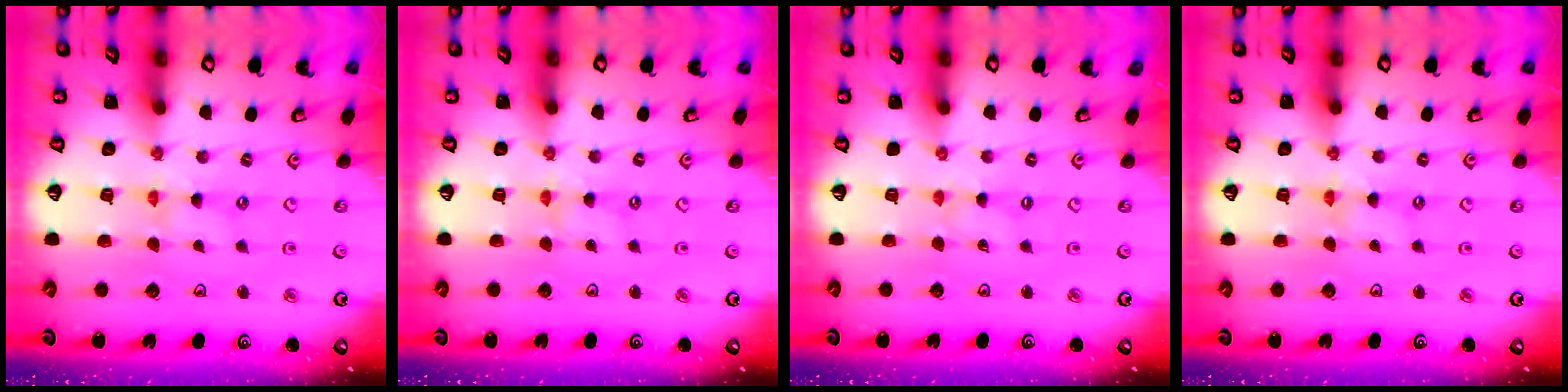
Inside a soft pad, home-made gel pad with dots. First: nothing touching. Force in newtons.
{"total": 0.8, "press": 0.8, "slide": 0.2}
{"total": 0.0}
{"total": 0.0}